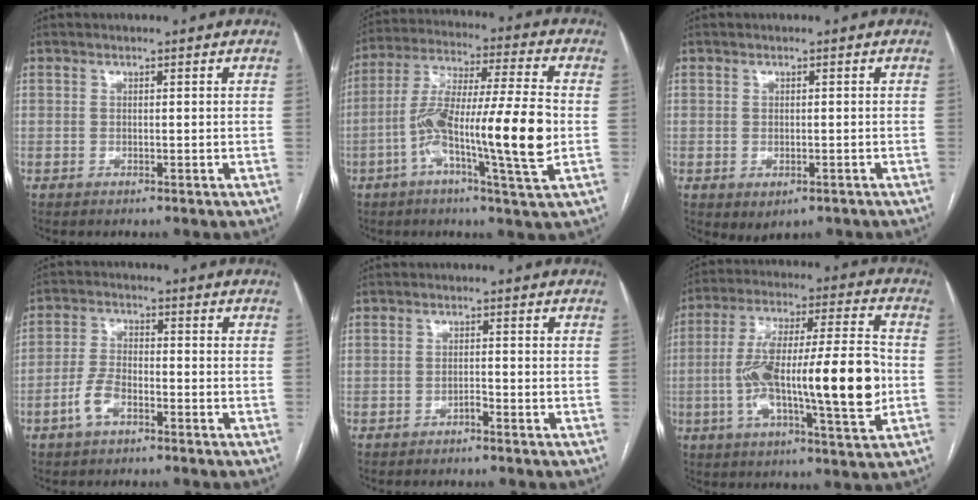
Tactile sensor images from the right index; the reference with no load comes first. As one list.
[{"total": 16.9, "force": [-3.7, 0.6, 16.4], "torque": [-0.305, 0.005, -0.070]}, {"total": 2.8, "force": [-1.3, 1.7, 1.8], "torque": [-0.027, -0.004, -0.002]}, {"total": 4.9, "force": [-2.6, 2.2, 3.5], "torque": [-0.082, 0.008, -0.050]}, {"total": 1.1, "force": [-0.9, 0.1, 0.6], "torque": [-0.010, 0.002, -0.016]}, {"total": 20.8, "force": [-2.8, 3.1, 20.3], "torque": [-0.341, 0.017, -0.040]}]